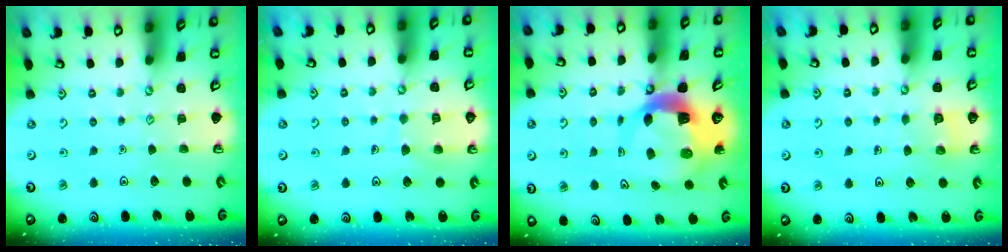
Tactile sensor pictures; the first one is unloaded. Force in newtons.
{"total": 6.3, "press": 6.3, "slide": 0.6}
{"total": 8.7, "press": 8.5, "slide": 1.4}
{"total": 2.6, "press": 2.6, "slide": 0.1}